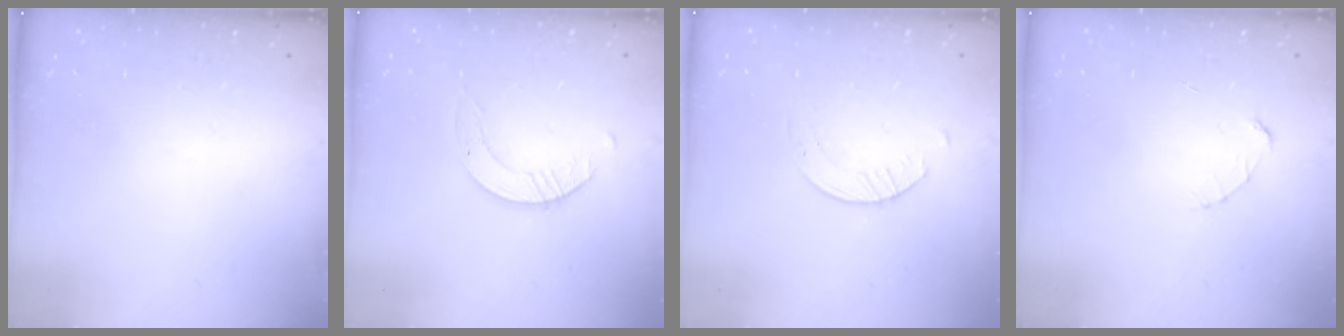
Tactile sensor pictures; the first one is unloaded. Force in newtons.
{"total": 2.6, "press": 2.6, "slide": 0.3}
{"total": 1.6, "press": 1.6, "slide": 0.3}
{"total": 2.7, "press": 2.7, "slide": 0.3}